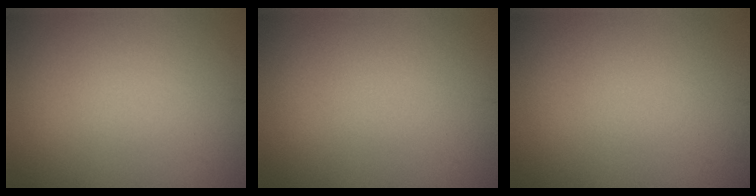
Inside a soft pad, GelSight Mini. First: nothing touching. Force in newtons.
{"total": 0.0}
{"total": 0.0}